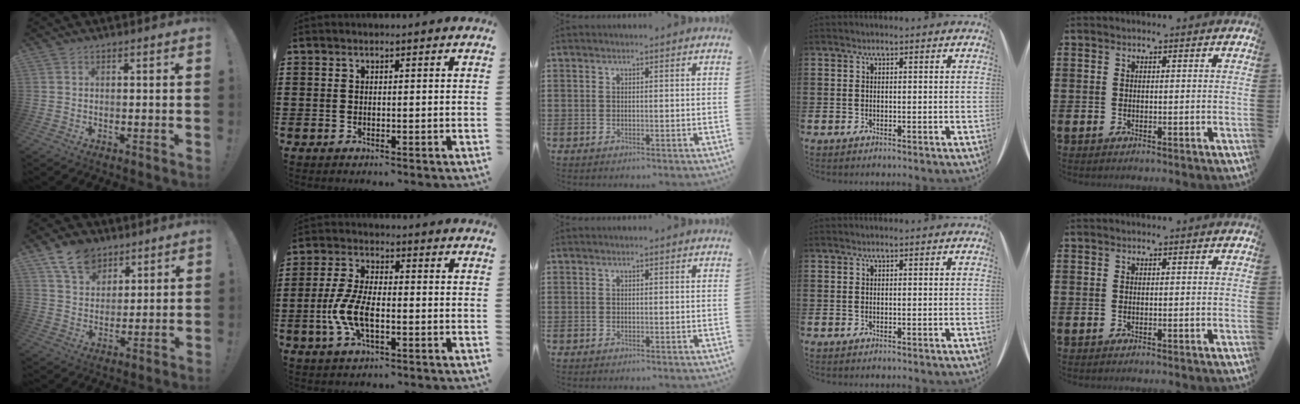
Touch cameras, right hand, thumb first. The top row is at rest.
{"thumb": {"total": 10.9, "force": [7.3, 7.2, 3.7], "torque": [-0.059, -0.044, 0.141]}, "index": {"total": 7.2, "force": [-2.1, 3.1, 6.1], "torque": [-0.145, -0.007, -0.044]}}